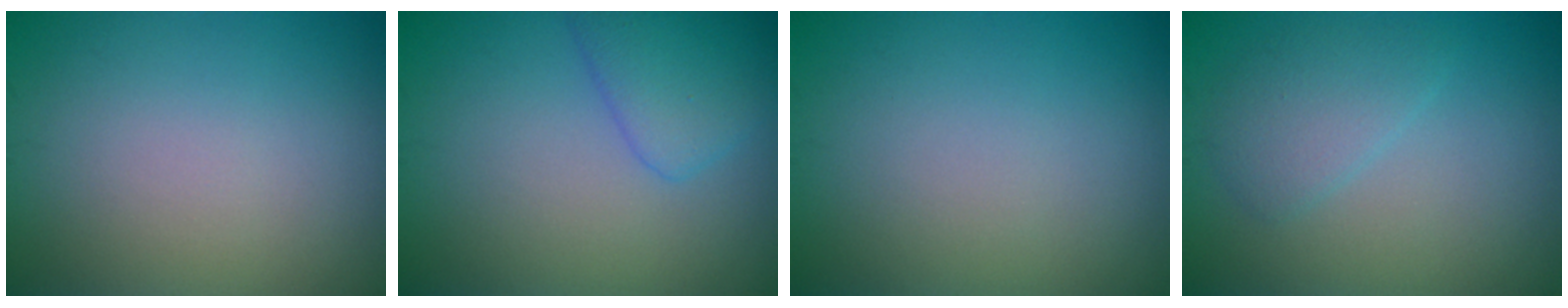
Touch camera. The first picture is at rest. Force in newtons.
{"total": 3.1, "press": 3.1, "slide": 0.1}
{"total": 0.0}
{"total": 2.3, "press": 2.3, "slide": 0.2}